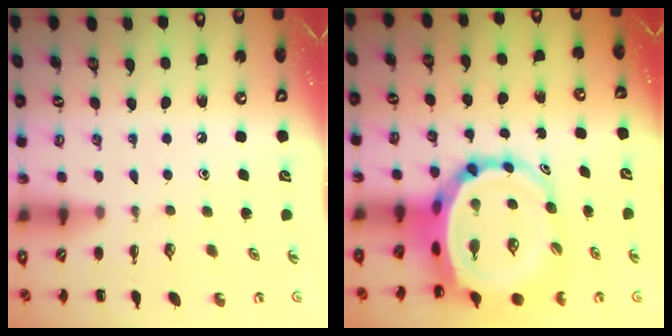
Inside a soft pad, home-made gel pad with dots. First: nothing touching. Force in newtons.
{"total": 10.4, "press": 9.9, "slide": 3.2}